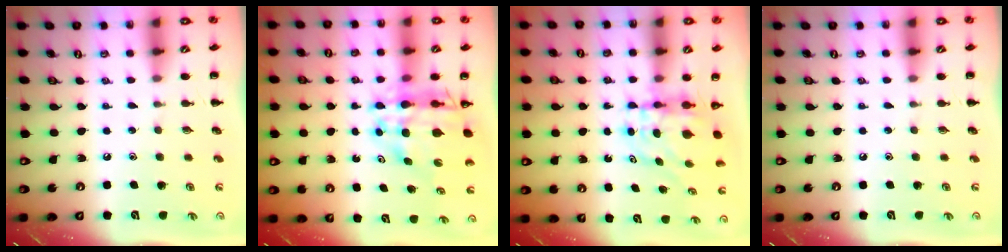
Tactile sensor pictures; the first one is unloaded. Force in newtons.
{"total": 13.3, "press": 12.7, "slide": 4.0}
{"total": 7.2, "press": 7.0, "slide": 1.5}
{"total": 0.0}